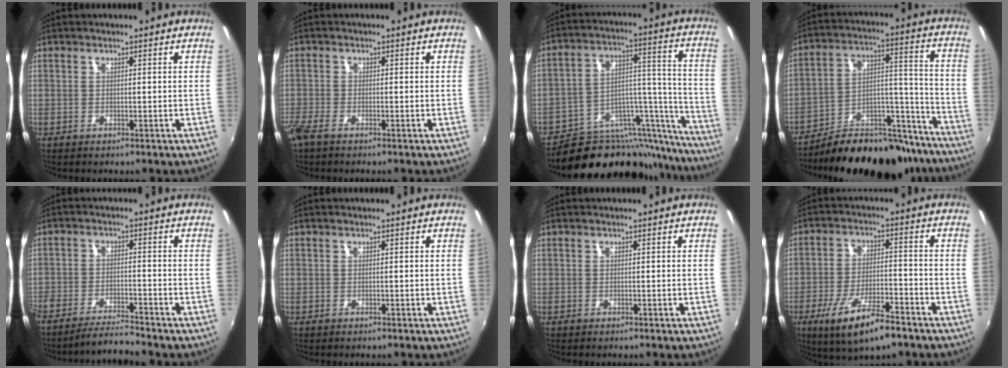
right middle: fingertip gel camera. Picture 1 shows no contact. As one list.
[{"total": 3.3, "force": [-2.4, 0.9, 2.0], "torque": [-0.053, -0.010, -0.052]}, {"total": 22.7, "force": [-19.4, 9.2, 7.4], "torque": [-0.080, 0.066, -0.274]}, {"total": 22.1, "force": [-18.4, 8.6, 8.7], "torque": [-0.124, 0.053, -0.248]}, {"total": 6.1, "force": [-5.9, -0.4, 1.8], "torque": [-0.055, -0.007, -0.107]}, {"total": 0.0}, {"total": 0.0}, {"total": 11.9, "force": [-7.5, 3.2, 8.7], "torque": [-0.179, -0.024, -0.129]}]